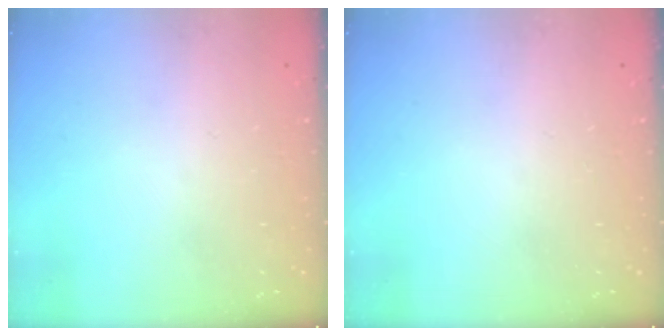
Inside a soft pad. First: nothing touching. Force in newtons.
{"total": 0.0}